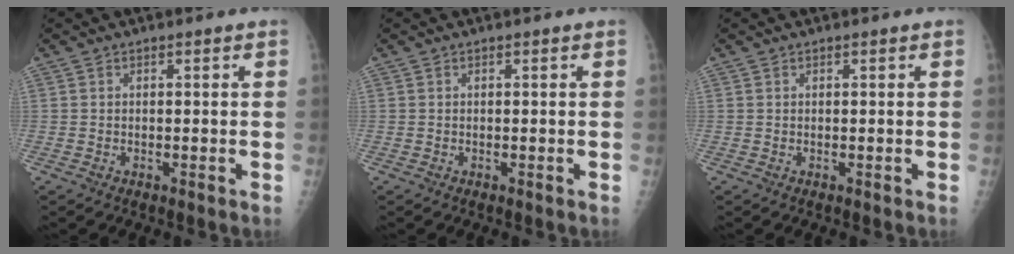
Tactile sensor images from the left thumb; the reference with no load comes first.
{"total": 0.0}
{"total": 0.0}